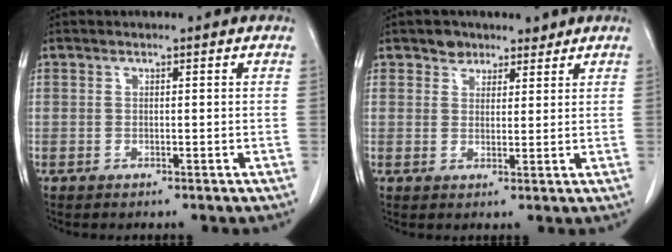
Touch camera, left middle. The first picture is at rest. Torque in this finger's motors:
{"motor_torque": [0.23, -0.23, -0.05, 0.00]}